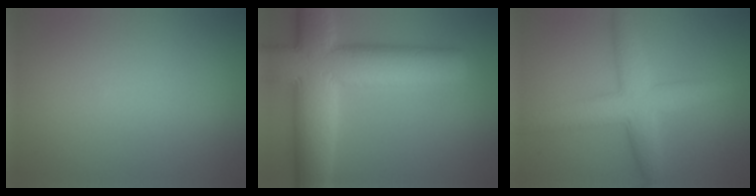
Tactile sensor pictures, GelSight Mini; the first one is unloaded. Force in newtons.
{"total": 13.2, "press": 13.2, "slide": 1.2}
{"total": 4.5, "press": 4.5, "slide": 0.2}